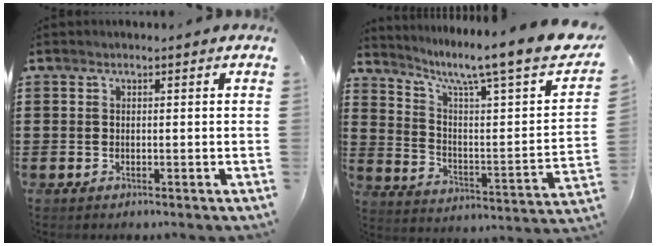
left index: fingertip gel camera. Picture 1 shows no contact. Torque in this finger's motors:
{"motor_torque": [2.14, 0.00, 0.36, 0.16]}